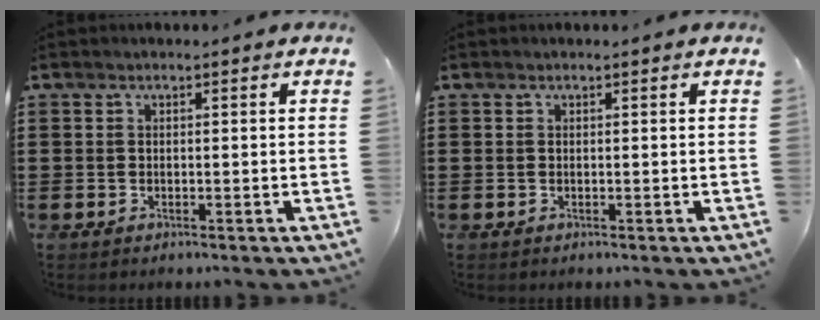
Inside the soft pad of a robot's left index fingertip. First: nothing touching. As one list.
[{"total": 0.0}]